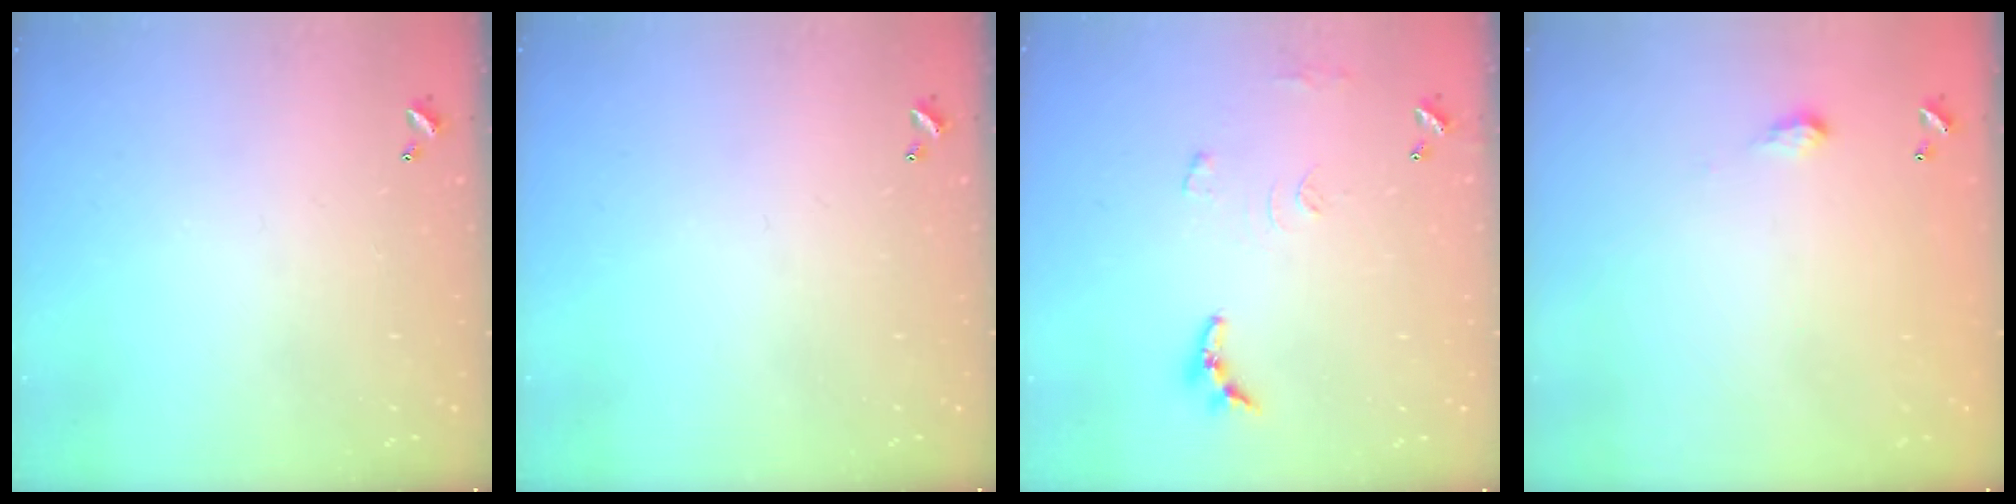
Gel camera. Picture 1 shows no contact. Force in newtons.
{"total": 0.0}
{"total": 8.7, "press": 8.7, "slide": 0.6}
{"total": 2.0, "press": 2.0, "slide": 0.3}